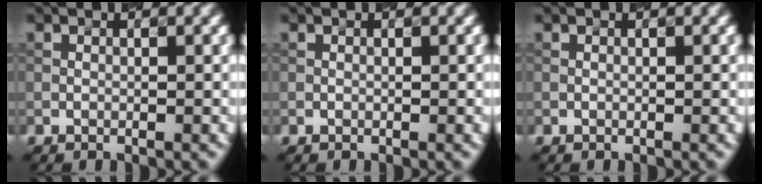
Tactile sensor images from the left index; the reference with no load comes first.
{"total": 0.0}
{"total": 0.0}